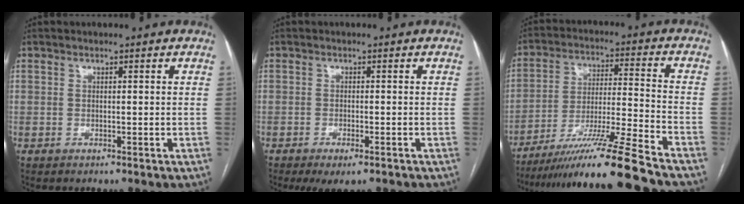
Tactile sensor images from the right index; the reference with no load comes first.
{"total": 4.2, "force": [-3.0, 1.3, 2.6], "torque": [-0.035, -0.006, -0.042]}
{"total": 17.1, "force": [-14.2, -2.6, 9.2], "torque": [-0.170, -0.022, -0.244]}